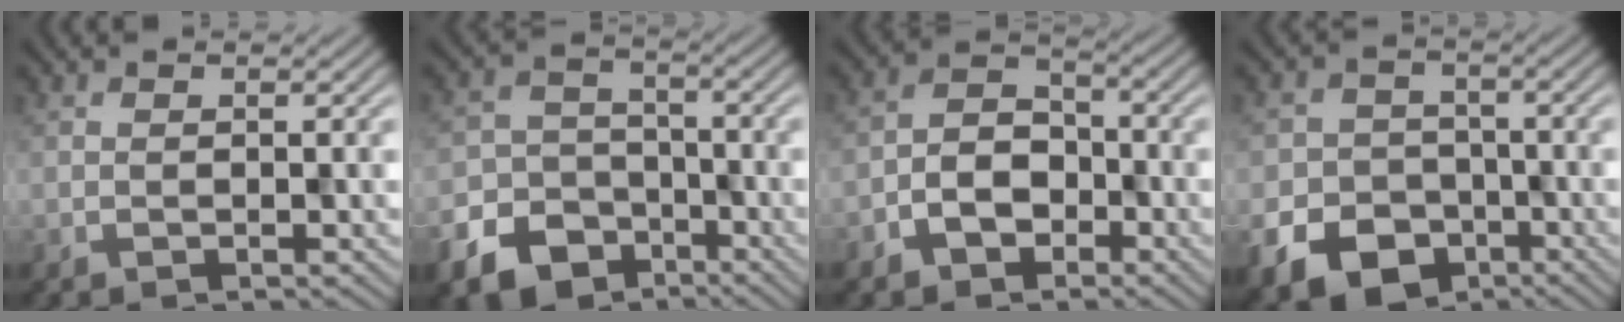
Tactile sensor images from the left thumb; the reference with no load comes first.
{"total": 11.8, "force": [-7.5, 8.3, 3.7], "torque": [-0.104, -0.047, -0.131]}
{"total": 5.7, "force": [-3.0, 3.7, 3.1], "torque": [-0.055, 0.006, -0.065]}
{"total": 11.4, "force": [-6.1, 8.7, 4.3], "torque": [-0.095, -0.044, -0.117]}